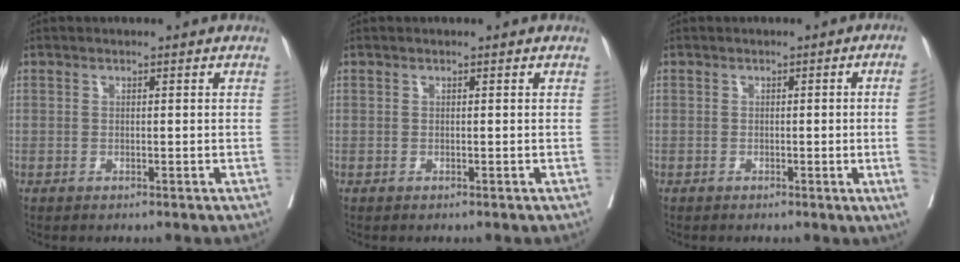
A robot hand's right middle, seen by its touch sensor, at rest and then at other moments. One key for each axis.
{"total": 0.0}
{"total": 7.0, "fx": -0.9, "fy": -2.3, "fz": 6.6, "tx": -0.077, "ty": -0.017, "tz": -0.009}